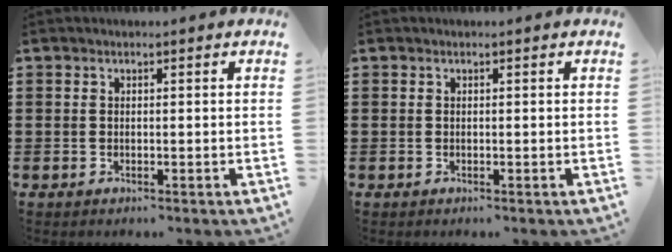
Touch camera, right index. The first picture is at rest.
{"total": 0.0}